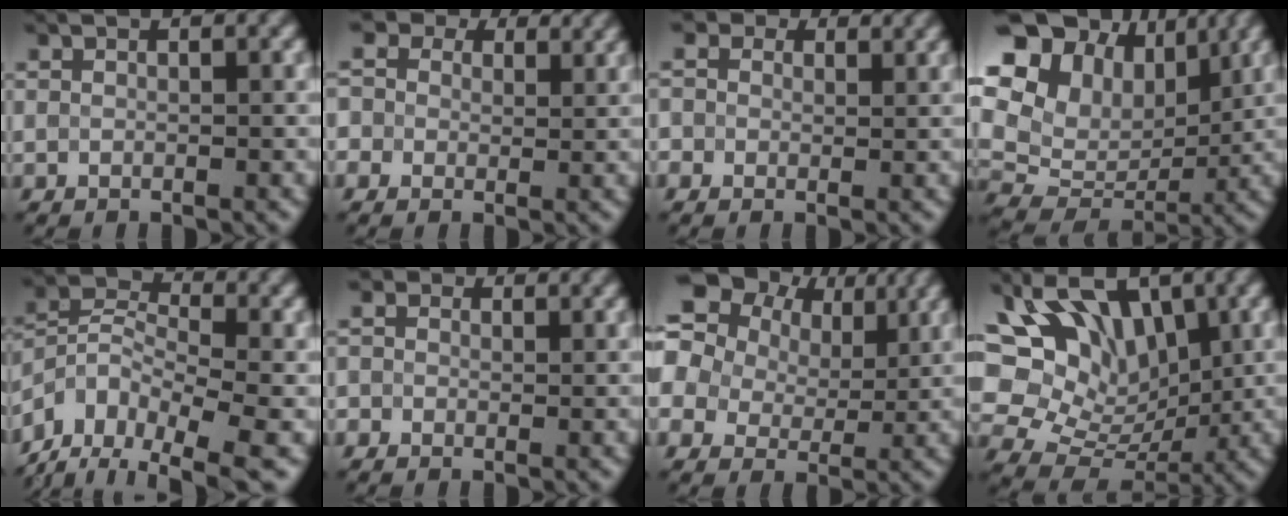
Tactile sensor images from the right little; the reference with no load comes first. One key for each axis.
{"total": 8.8, "fx": 4.8, "fy": 6.4, "fz": 3.7, "tx": -0.089, "ty": 0.035, "tz": 0.052}
{"total": 5.8, "fx": 3.0, "fy": 4.3, "fz": 2.3, "tx": -0.056, "ty": 0.020, "tz": 0.020}
{"total": 18.8, "fx": 6.4, "fy": 14.8, "fz": 9.8, "tx": -0.220, "ty": 0.033, "tz": 0.108}
{"total": 8.5, "fx": -5.3, "fy": 4.5, "fz": 5.0, "tx": -0.089, "ty": -0.002, "tz": -0.111}
{"total": 2.6, "fx": 0.9, "fy": 2.2, "fz": 1.0, "tx": -0.007, "ty": 0.008, "tz": -0.019}
{"total": 14.6, "fx": 7.4, "fy": 9.9, "fz": 7.6, "tx": -0.183, "ty": 0.048, "tz": 0.117}
{"total": 11.1, "fx": 4.2, "fy": 7.2, "fz": 7.2, "tx": -0.119, "ty": 0.021, "tz": 0.070}